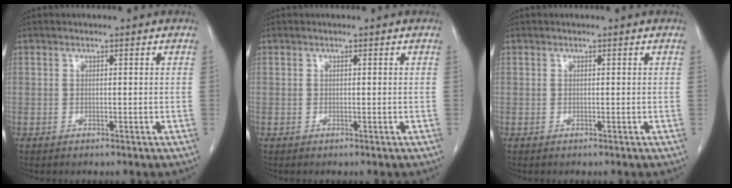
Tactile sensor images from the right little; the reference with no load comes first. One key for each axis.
{"total": 0.0}
{"total": 0.0}